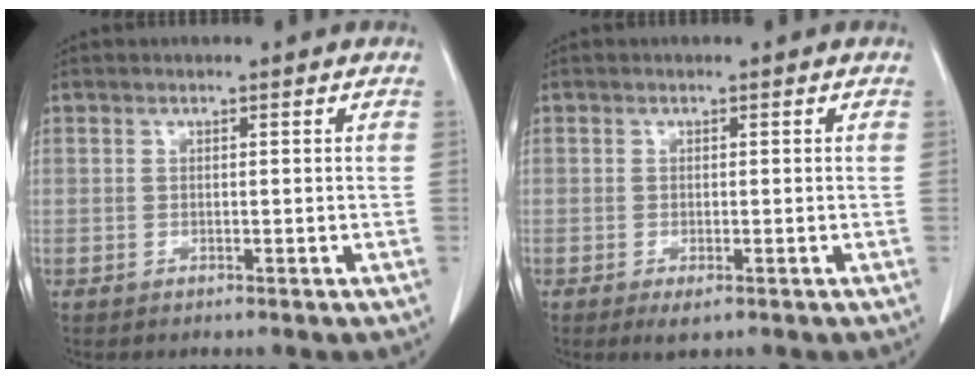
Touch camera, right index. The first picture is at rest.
{"total": 1.9, "force": [-1.0, 0.6, 1.5], "torque": [-0.021, -0.004, -0.013]}